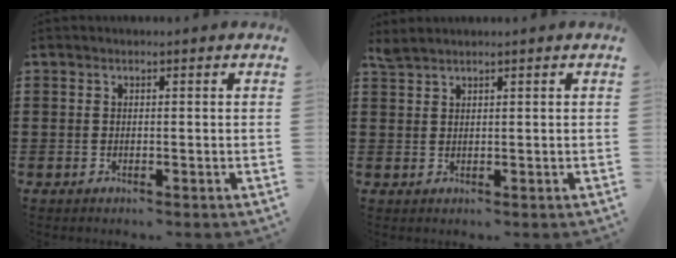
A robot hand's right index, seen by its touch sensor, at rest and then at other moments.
{"total": 1.5, "force": [1.4, 0.2, 0.4], "torque": [-0.012, -0.001, 0.027]}